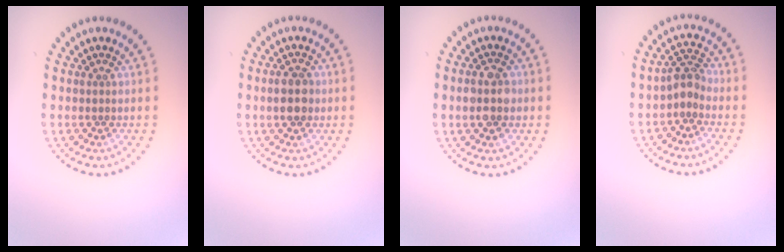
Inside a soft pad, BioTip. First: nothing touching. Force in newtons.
{"total": 2.6, "press": 2.6, "slide": 0.1}
{"total": 2.8, "press": 2.8, "slide": 0.2}
{"total": 2.1, "press": 1.7, "slide": 1.2}